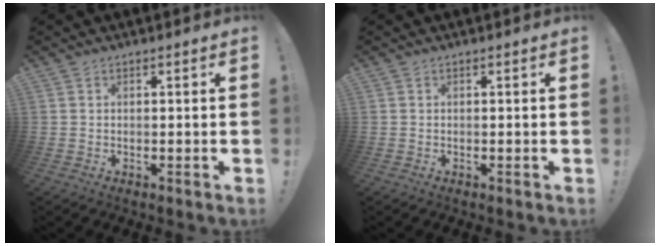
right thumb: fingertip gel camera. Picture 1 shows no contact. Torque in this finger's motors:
{"motor_torque": [0.00, 0.00, 0.00, 0.00, 0.00]}